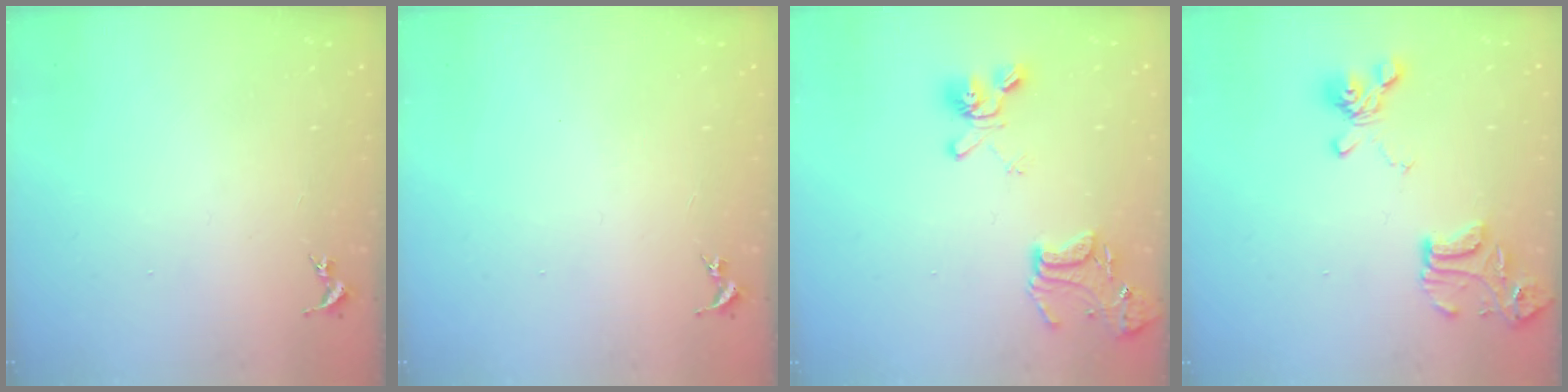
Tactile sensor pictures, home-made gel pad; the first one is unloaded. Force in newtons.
{"total": 0.0}
{"total": 15.8, "press": 15.7, "slide": 1.9}
{"total": 15.9, "press": 15.8, "slide": 1.7}